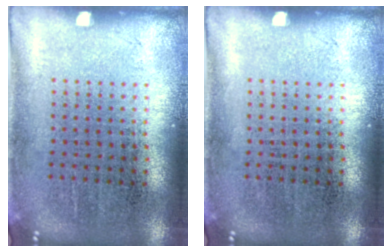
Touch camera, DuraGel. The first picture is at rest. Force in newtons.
{"total": 0.0}